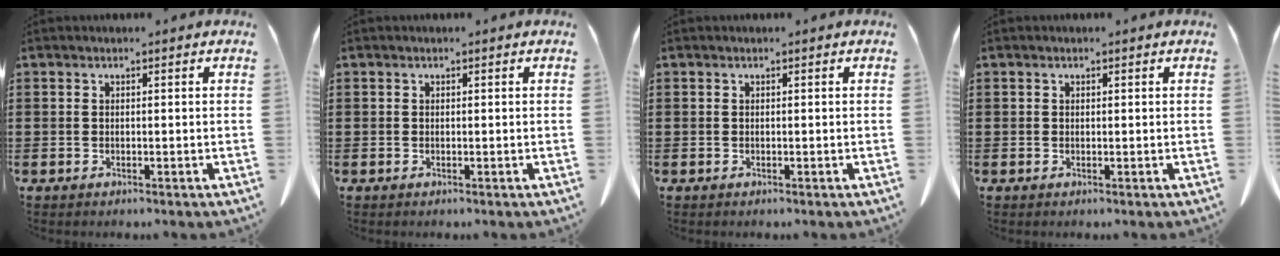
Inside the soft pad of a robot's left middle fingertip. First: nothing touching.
{"total": 0.0}
{"total": 0.0}
{"total": 0.0}